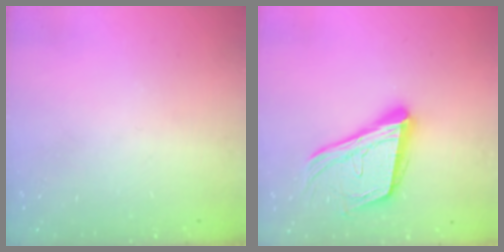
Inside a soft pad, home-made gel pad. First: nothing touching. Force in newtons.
{"total": 20.2, "press": 19.7, "slide": 4.4}